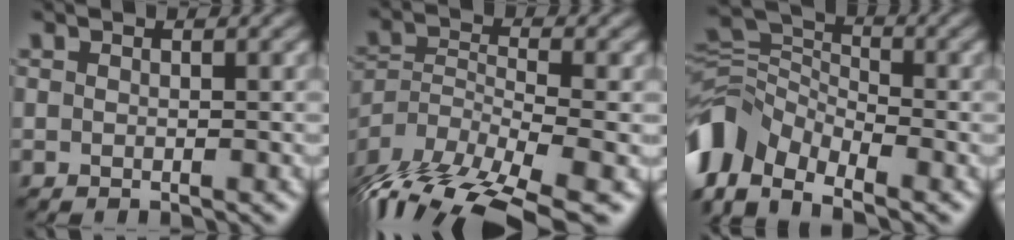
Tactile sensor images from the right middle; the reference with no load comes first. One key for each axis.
{"total": 14.3, "fx": -11.0, "fy": 4.6, "fz": 7.8, "tx": -0.147, "ty": -0.012, "tz": -0.166}
{"total": 9.4, "fx": -5.0, "fy": 5.8, "fz": 5.5, "tx": -0.110, "ty": 0.002, "tz": -0.114}